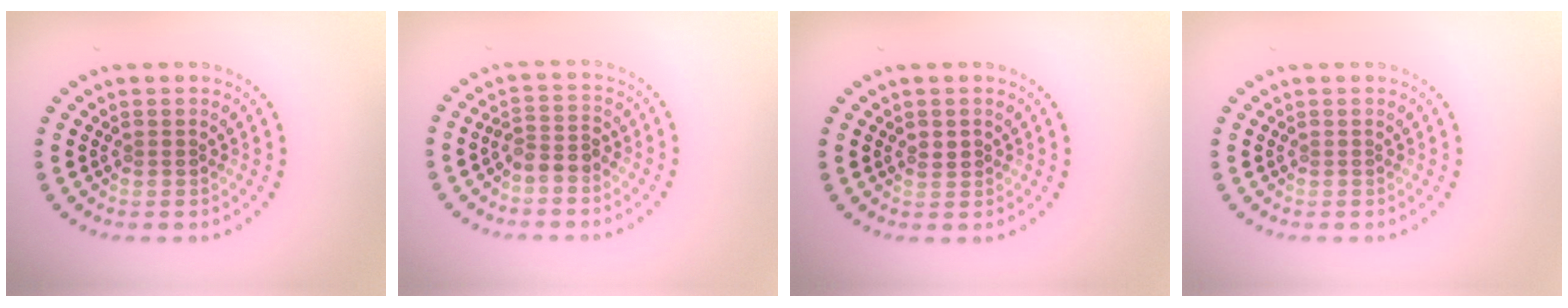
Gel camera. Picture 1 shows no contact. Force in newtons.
{"total": 2.2, "press": 2.0, "slide": 1.0}
{"total": 0.9, "press": 0.9, "slide": 0.2}
{"total": 0.0}